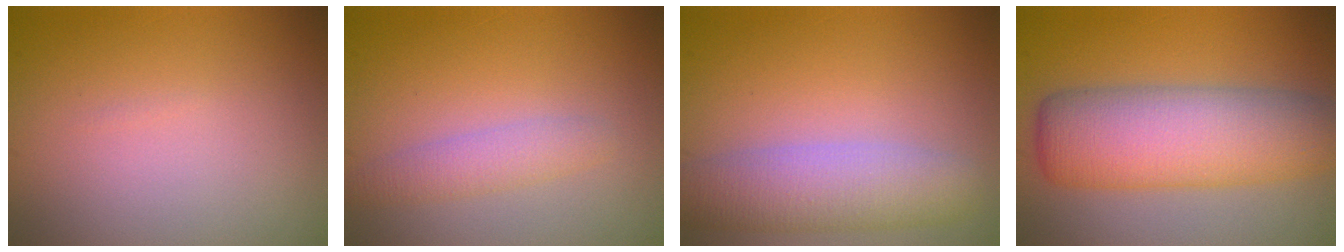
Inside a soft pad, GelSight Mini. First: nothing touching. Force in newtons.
{"total": 2.1, "press": 2.1, "slide": 0.1}
{"total": 5.1, "press": 5.1, "slide": 0.3}
{"total": 8.7, "press": 8.7, "slide": 0.3}